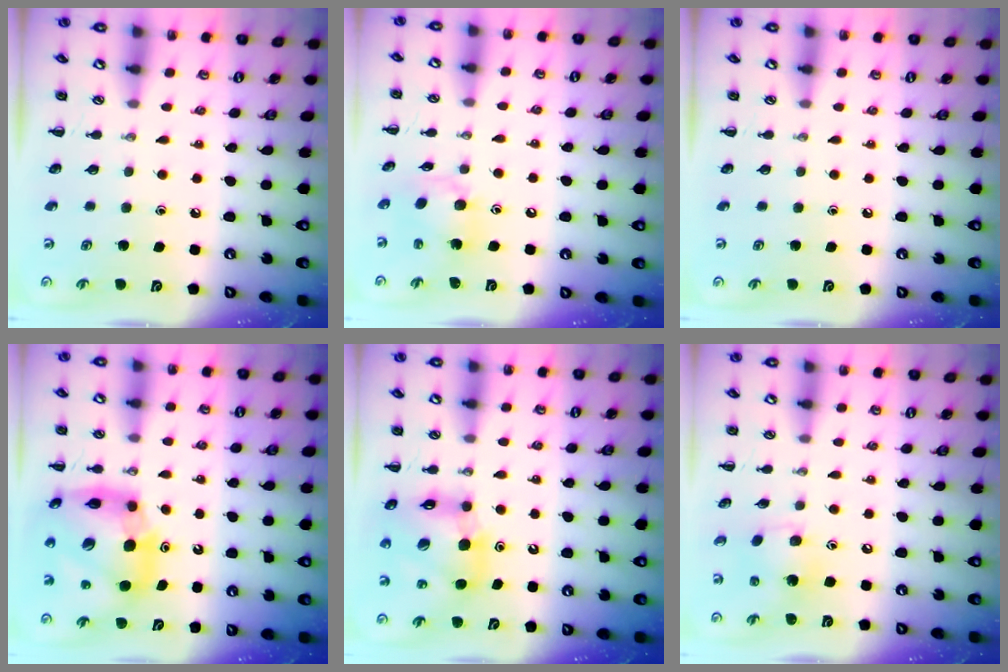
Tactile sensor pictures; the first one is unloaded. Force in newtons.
{"total": 9.6, "press": 9.6, "slide": 0.9}
{"total": 0.0}
{"total": 15.1, "press": 14.5, "slide": 4.4}
{"total": 13.3, "press": 12.8, "slide": 3.6}
{"total": 6.4, "press": 6.2, "slide": 1.7}